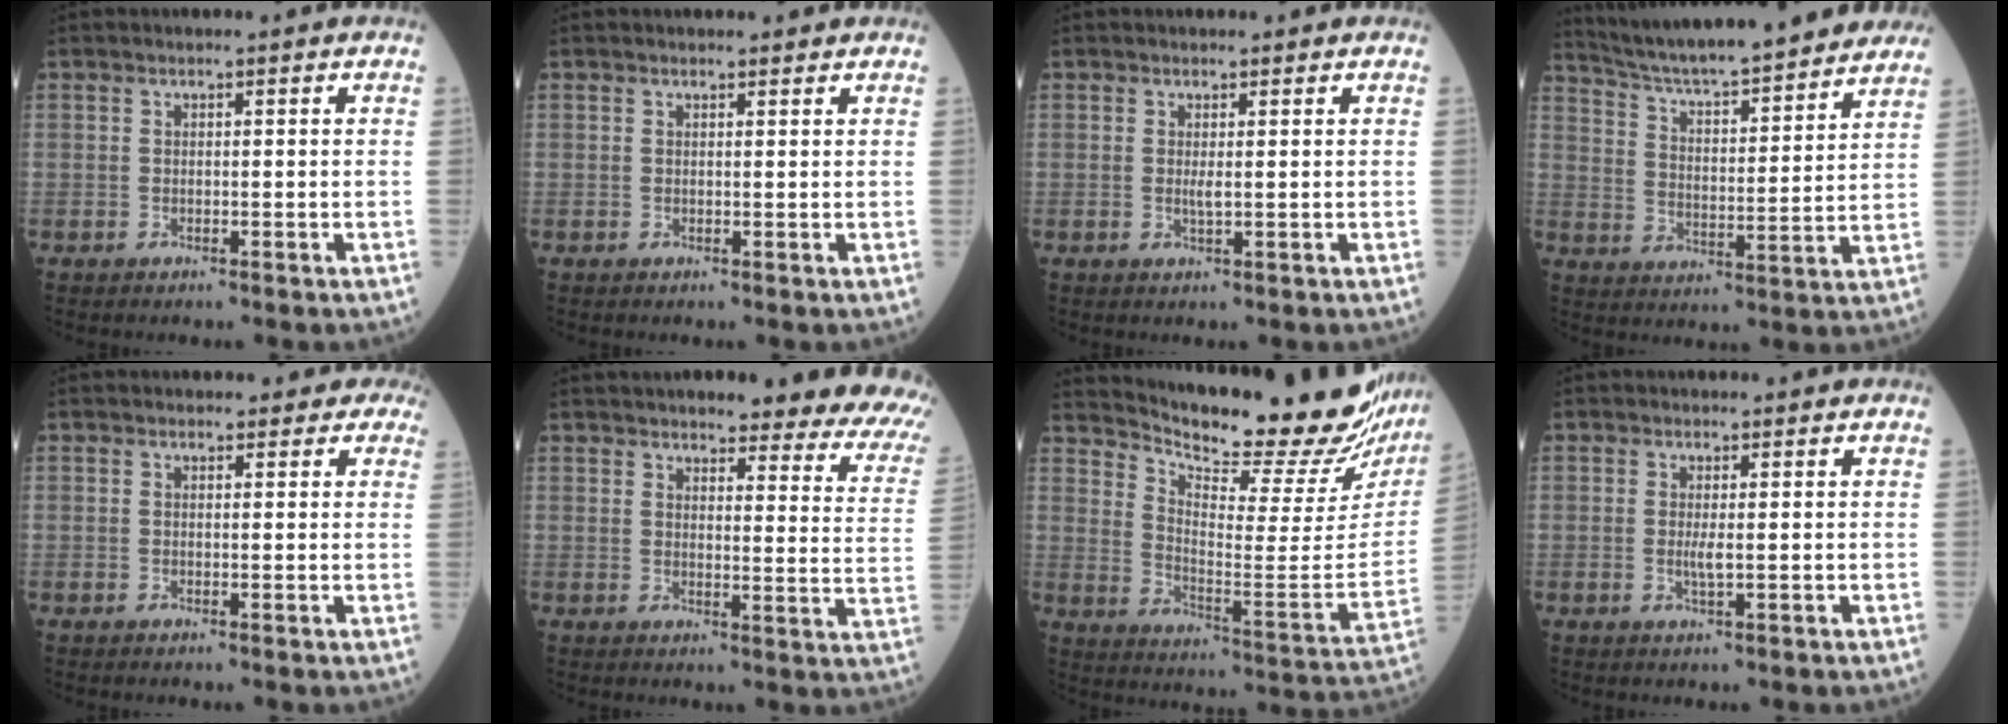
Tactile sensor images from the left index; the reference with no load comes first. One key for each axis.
{"total": 1.2, "fx": 1.0, "fy": 0.4, "fz": 0.3, "tx": -0.009, "ty": 0.000, "tz": 0.010}
{"total": 1.0, "fx": 0.0, "fy": 0.2, "fz": 1.0, "tx": -0.026, "ty": -0.007, "tz": -0.001}
{"total": 22.6, "fx": 20.2, "fy": 2.2, "fz": 9.8, "tx": -0.160, "ty": 0.000, "tz": 0.289}
{"total": 3.8, "fx": 3.2, "fy": 2.0, "fz": 0.4, "tx": 0.020, "ty": -0.014, "tz": 0.011}
{"total": 19.6, "fx": 17.5, "fy": 2.8, "fz": 8.4, "tx": -0.083, "ty": -0.064, "tz": 0.178}
{"total": 25.6, "fx": 23.6, "fy": 3.6, "fz": 9.3, "tx": -0.157, "ty": -0.108, "tz": 0.305}
{"total": 1.5, "fx": -0.3, "fy": 0.2, "fz": 1.5, "tx": -0.036, "ty": -0.007, "tz": -0.004}